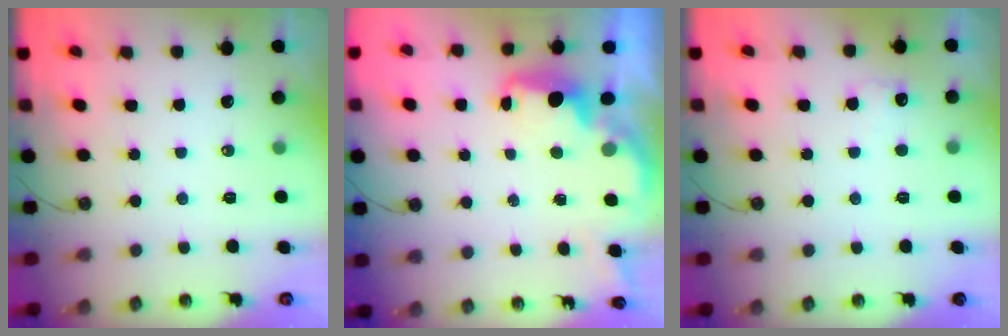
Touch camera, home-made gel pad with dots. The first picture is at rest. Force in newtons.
{"total": 2.7, "press": 2.7, "slide": 0.6}
{"total": 5.1, "press": 4.9, "slide": 1.3}